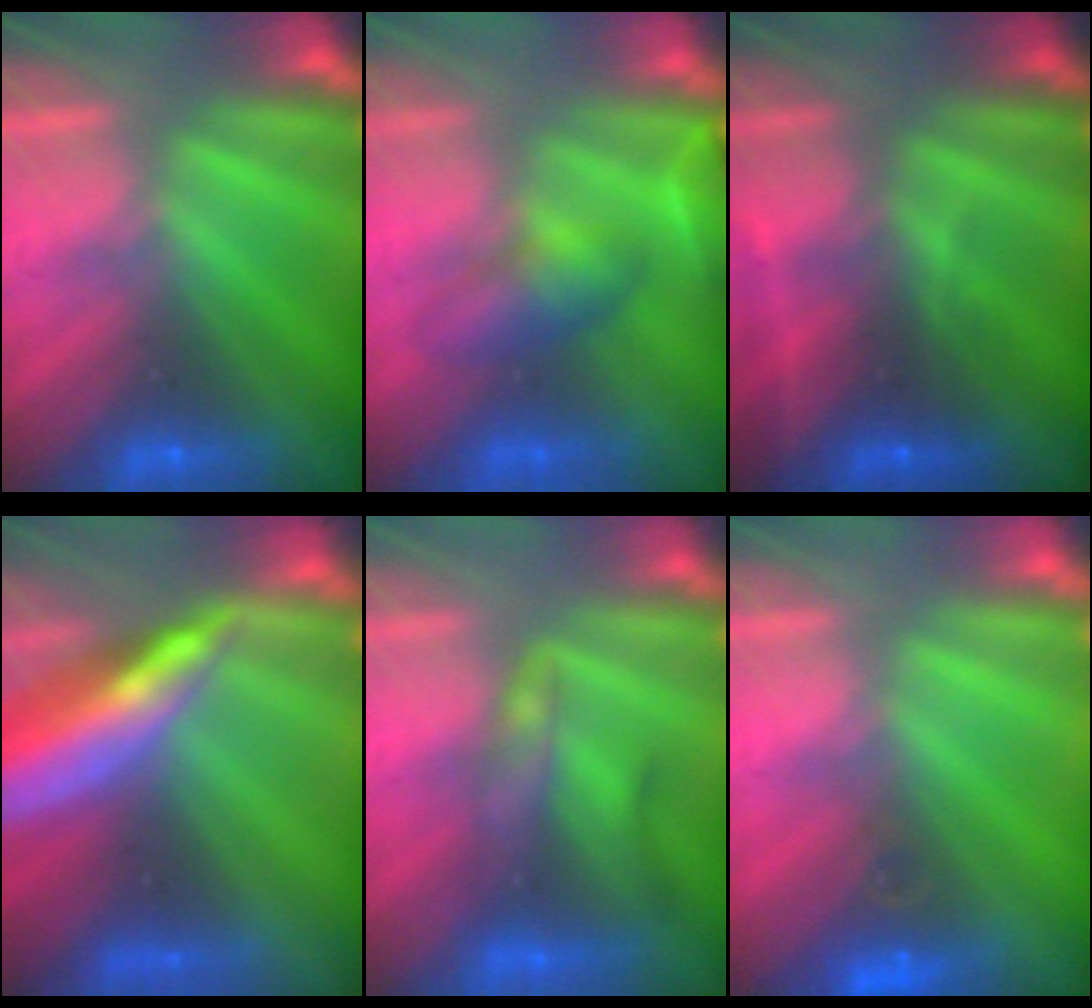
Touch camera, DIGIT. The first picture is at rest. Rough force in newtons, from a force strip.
{"total": 4.7}
{"total": 2.4}
{"total": 9.0}
{"total": 2.1}
{"total": 4.7}